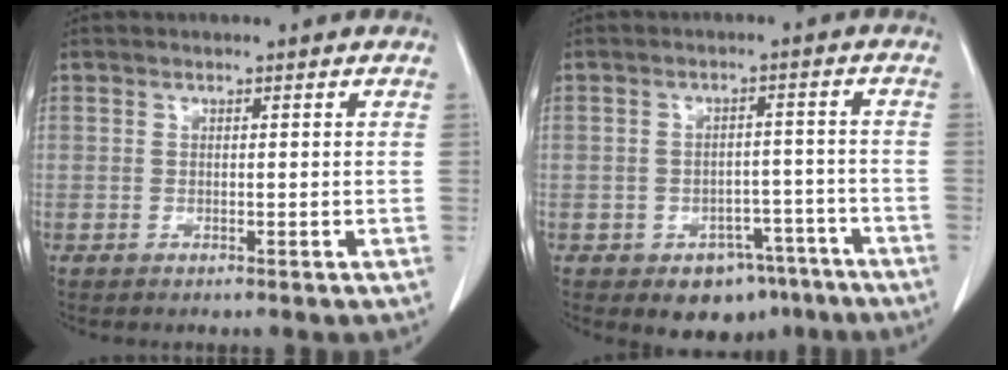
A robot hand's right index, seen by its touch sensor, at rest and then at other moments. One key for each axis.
{"total": 7.3, "fx": -4.9, "fy": 4.5, "fz": 3.1, "tx": -0.024, "ty": 0.019, "tz": -0.061}